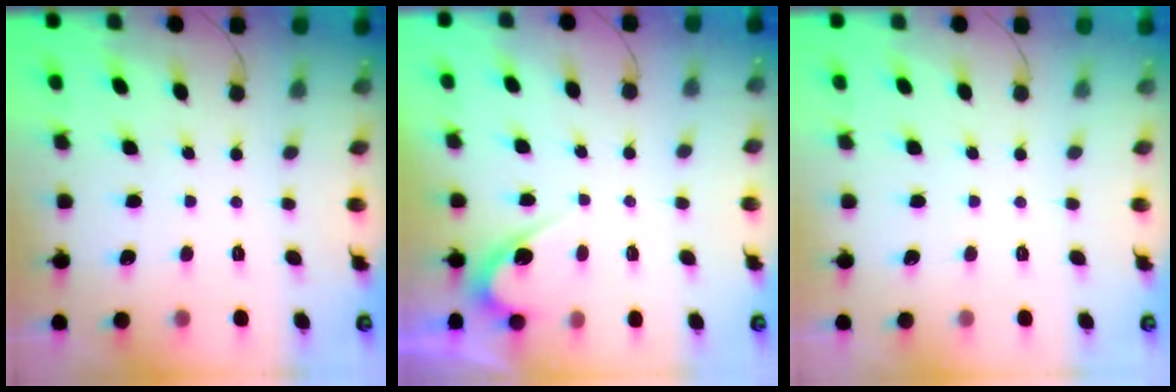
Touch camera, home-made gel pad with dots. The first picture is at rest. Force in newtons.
{"total": 3.8, "press": 3.8, "slide": 0.2}
{"total": 0.0}